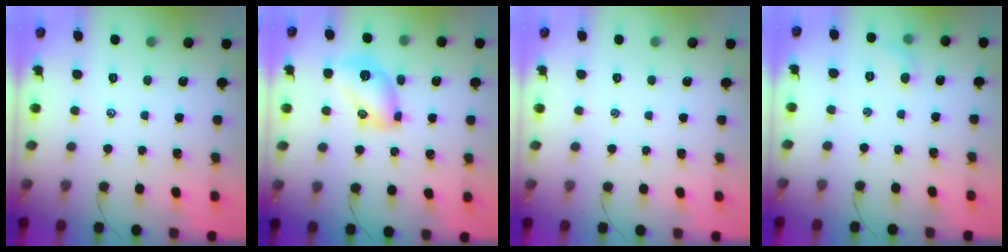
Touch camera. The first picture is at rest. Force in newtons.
{"total": 9.9, "press": 9.8, "slide": 0.9}
{"total": 0.0}
{"total": 4.2, "press": 4.0, "slide": 1.3}